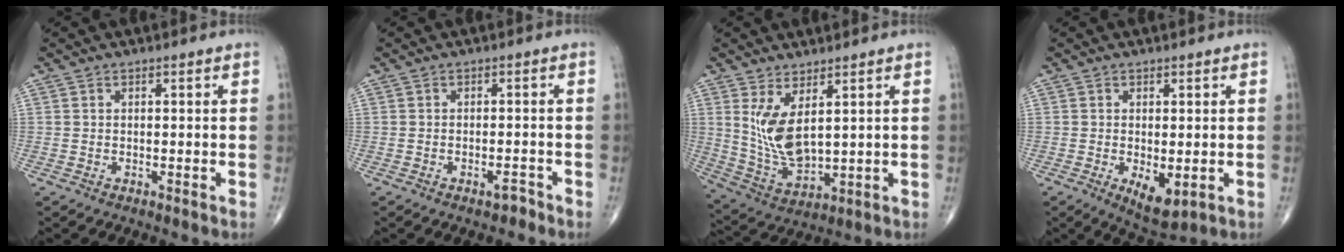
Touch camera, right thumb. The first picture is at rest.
{"total": 1.8, "force": [-1.3, 0.7, 1.0], "torque": [-0.011, 0.007, -0.022]}
{"total": 9.5, "force": [3.1, 4.1, 8.0], "torque": [-0.154, -0.036, 0.077]}
{"total": 5.7, "force": [-1.2, 2.6, 4.9], "torque": [-0.073, -0.017, -0.009]}